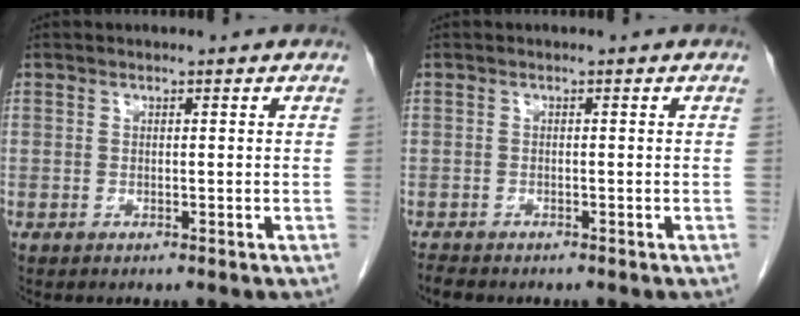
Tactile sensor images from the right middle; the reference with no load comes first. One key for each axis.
{"total": 1.5, "fx": -1.4, "fy": 0.4, "fz": 0.4, "tx": -0.015, "ty": -0.005, "tz": -0.022}